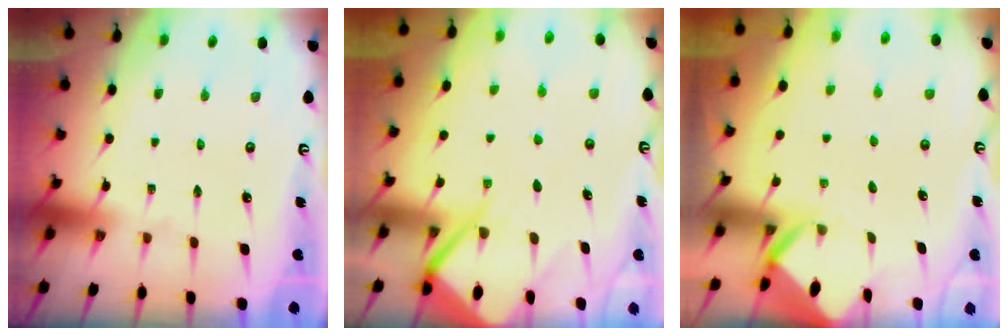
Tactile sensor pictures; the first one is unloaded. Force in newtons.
{"total": 8.6, "press": 8.5, "slide": 0.9}
{"total": 3.3, "press": 3.3, "slide": 0.1}